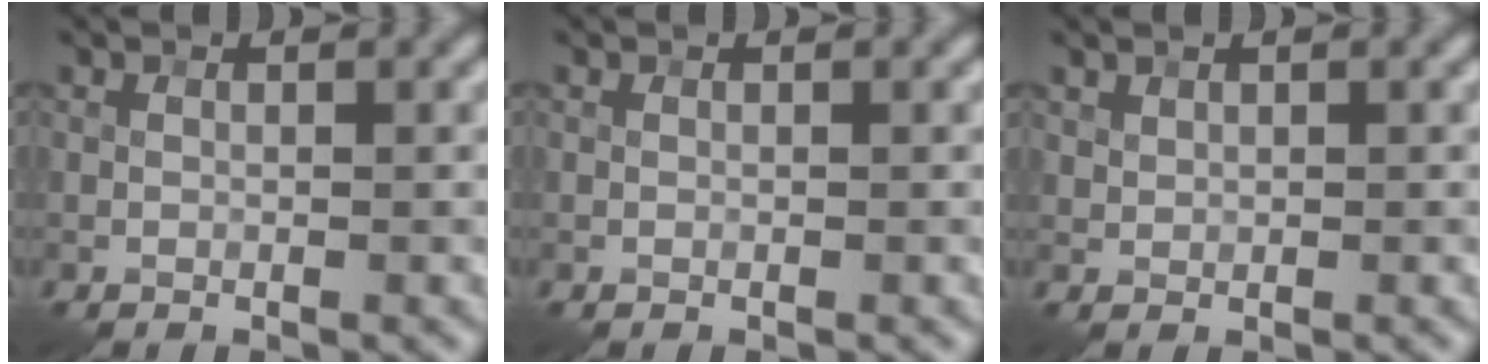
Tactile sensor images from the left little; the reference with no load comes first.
{"total": 0.0}
{"total": 0.7, "force": [0.6, 0.4, 0.1], "torque": [-0.001, -0.003, 0.016]}